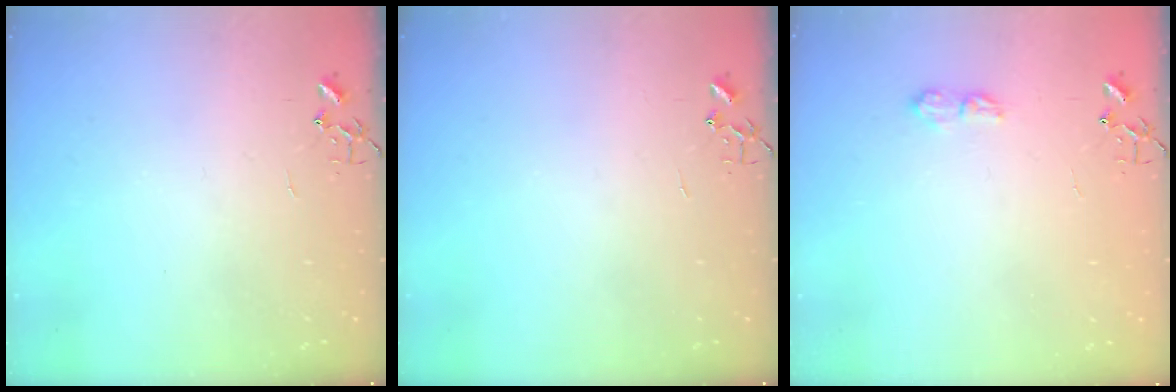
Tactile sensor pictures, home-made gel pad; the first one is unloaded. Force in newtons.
{"total": 0.0}
{"total": 7.0, "press": 7.0, "slide": 0.8}